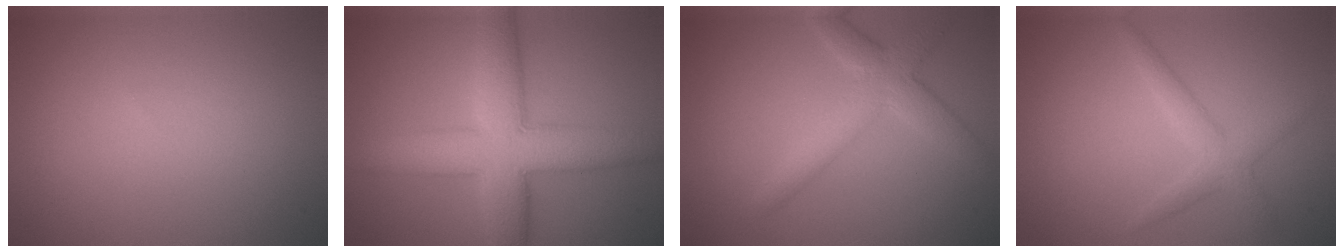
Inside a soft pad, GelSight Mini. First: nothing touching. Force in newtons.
{"total": 8.9, "press": 8.9, "slide": 0.2}
{"total": 4.1, "press": 4.1, "slide": 0.2}
{"total": 2.3, "press": 2.3, "slide": 0.2}